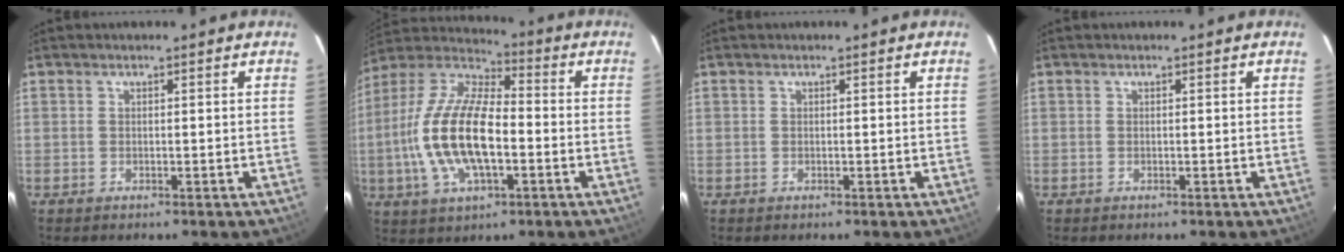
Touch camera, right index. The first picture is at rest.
{"total": 18.4, "force": [-3.3, 7.8, 16.3], "torque": [-0.339, 0.000, -0.066]}
{"total": 0.0}
{"total": 0.0}